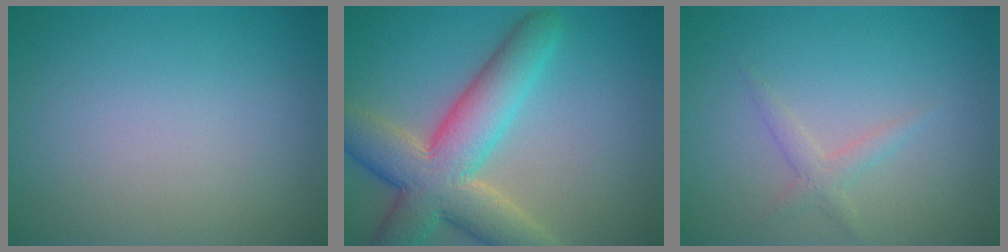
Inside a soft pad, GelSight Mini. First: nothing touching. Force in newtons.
{"total": 9.4, "press": 9.3, "slide": 0.6}
{"total": 1.5, "press": 1.5, "slide": 0.0}